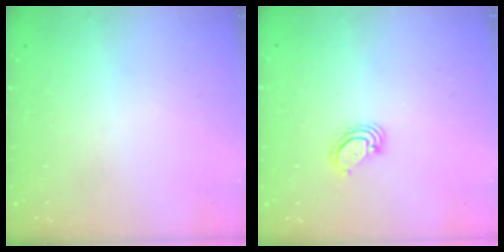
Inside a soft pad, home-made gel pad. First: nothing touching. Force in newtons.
{"total": 3.2, "press": 3.2, "slide": 0.2}